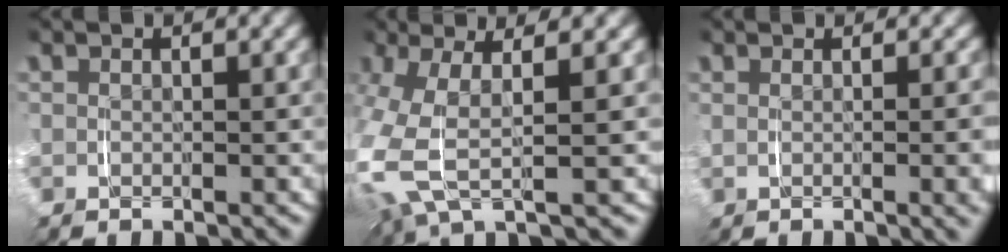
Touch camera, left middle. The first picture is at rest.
{"total": 8.9, "force": [0.2, 5.9, 6.7], "torque": [-0.171, -0.006, 0.001]}
{"total": 3.1, "force": [0.4, 0.4, 3.0], "torque": [-0.031, 0.007, 0.004]}